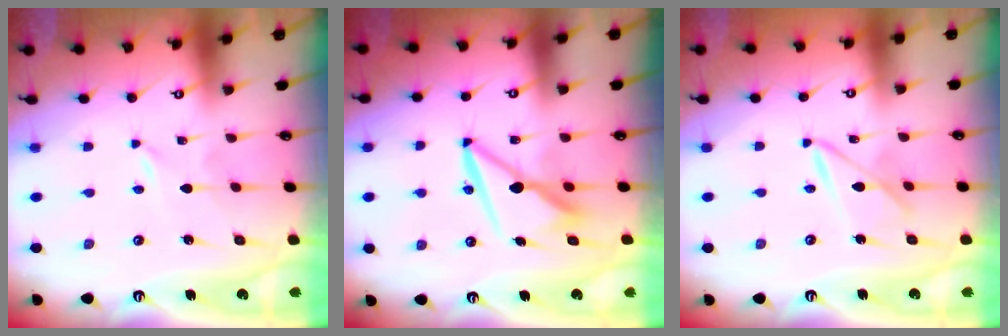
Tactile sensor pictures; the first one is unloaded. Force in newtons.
{"total": 8.7, "press": 8.6, "slide": 1.5}
{"total": 6.4, "press": 6.4, "slide": 0.4}